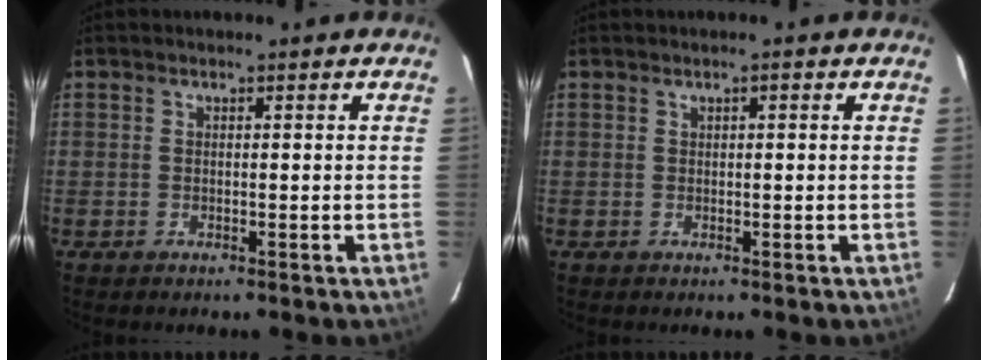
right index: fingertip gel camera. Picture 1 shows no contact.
{"total": 0.6, "force": [0.3, 0.3, 0.4], "torque": [-0.006, 0.005, 0.004]}